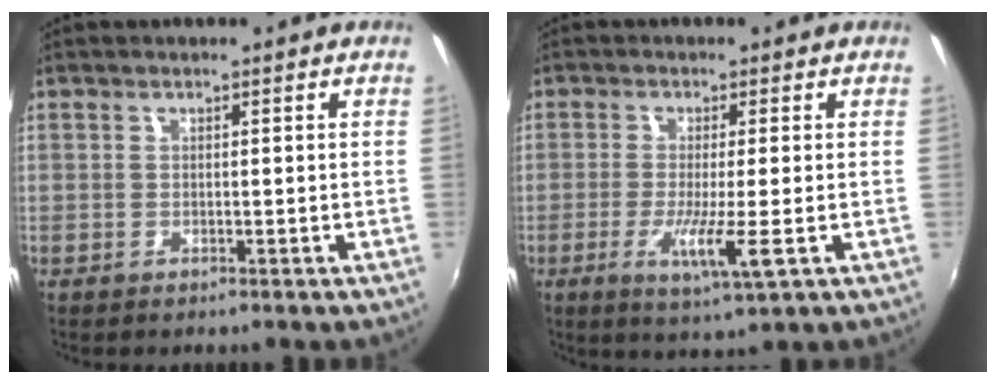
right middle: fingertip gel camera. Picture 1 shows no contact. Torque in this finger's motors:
{"motor_torque": [1.51, -0.63, 0.47, 0.14]}